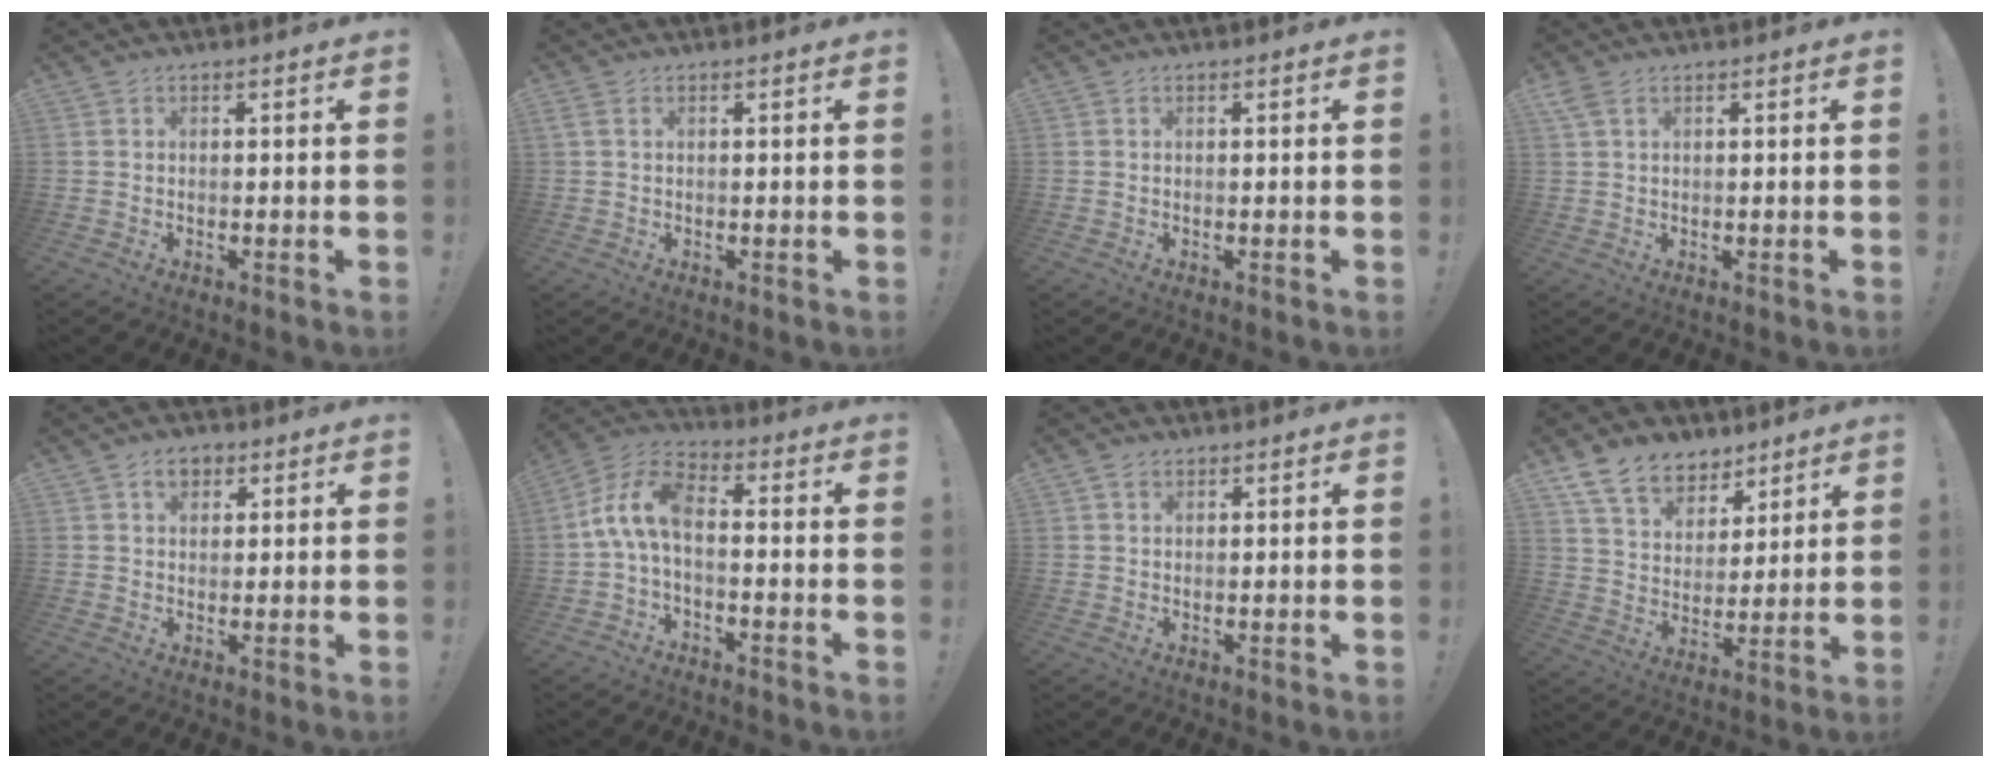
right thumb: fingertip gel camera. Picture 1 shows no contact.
{"total": 1.3, "force": [0.5, 0.6, 1.1], "torque": [-0.031, 0.006, 0.011]}
{"total": 0.0}
{"total": 2.8, "force": [1.4, 1.3, 2.0], "torque": [-0.048, 0.006, 0.029]}
{"total": 4.5, "force": [2.2, 3.1, 2.4], "torque": [-0.029, 0.000, 0.037]}
{"total": 10.3, "force": [-0.9, 5.3, 8.8], "torque": [-0.183, 0.017, -0.013]}
{"total": 1.7, "force": [1.2, 1.1, 0.6], "torque": [-0.009, 0.000, 0.021]}
{"total": 13.0, "force": [9.4, 8.0, 4.2], "torque": [-0.075, -0.064, 0.180]}